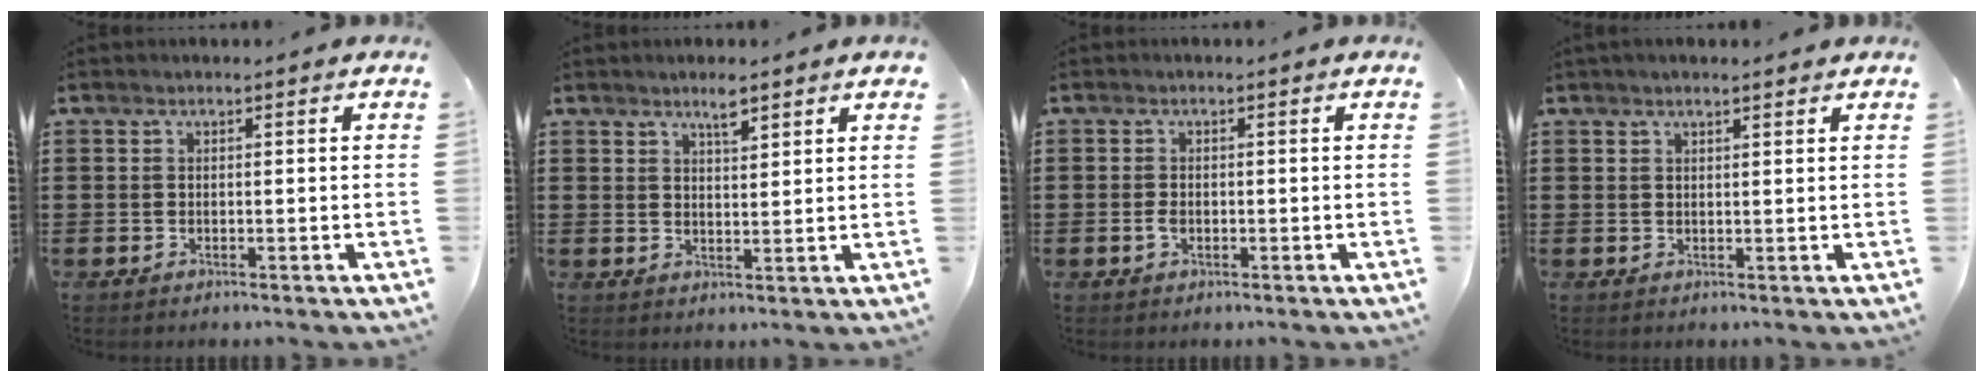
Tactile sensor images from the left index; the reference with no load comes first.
{"total": 3.4, "force": [2.7, 0.7, 1.8], "torque": [-0.030, 0.004, 0.047]}
{"total": 1.5, "force": [-0.5, 0.9, 1.1], "torque": [-0.030, -0.003, -0.011]}
{"total": 1.4, "force": [1.2, 0.2, 0.7], "torque": [-0.014, 0.002, 0.022]}